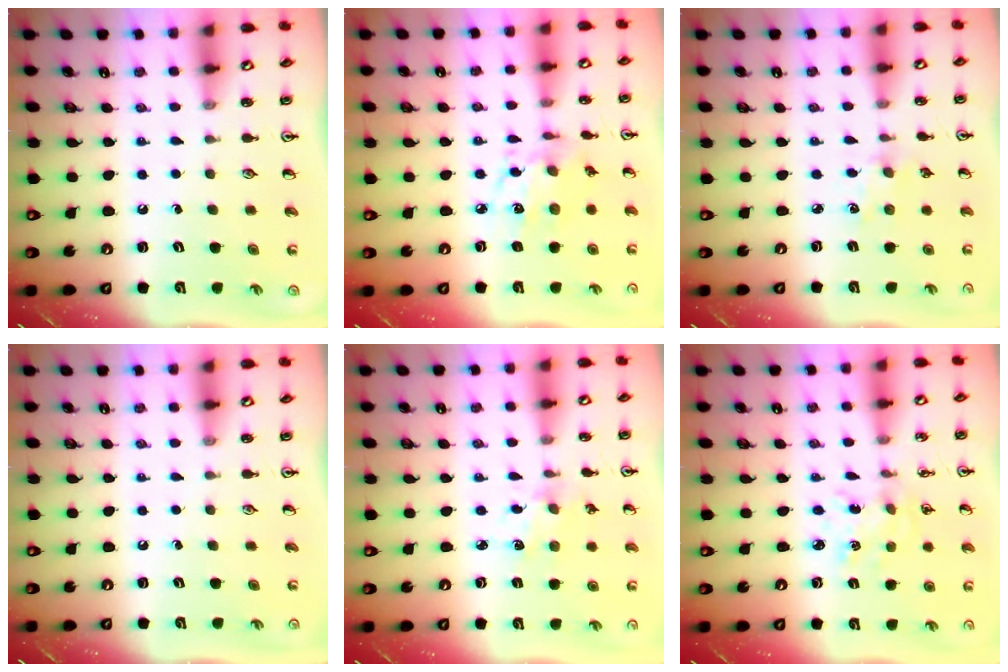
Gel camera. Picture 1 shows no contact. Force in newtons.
{"total": 8.4, "press": 8.4, "slide": 0.6}
{"total": 2.9, "press": 2.8, "slide": 0.5}
{"total": 0.0}
{"total": 2.5, "press": 2.5, "slide": 0.4}
{"total": 2.3, "press": 2.3, "slide": 0.2}